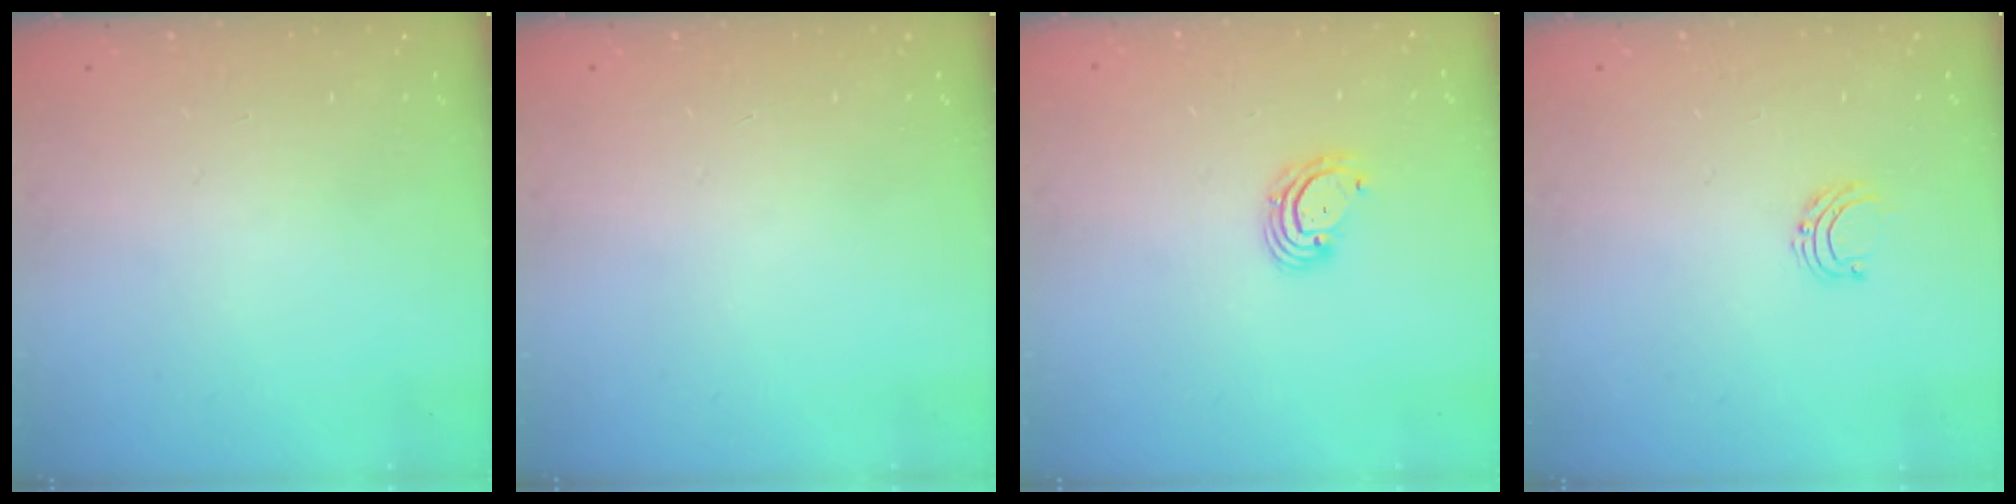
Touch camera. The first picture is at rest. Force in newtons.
{"total": 0.0}
{"total": 4.5, "press": 4.5, "slide": 0.5}
{"total": 4.9, "press": 4.9, "slide": 0.5}